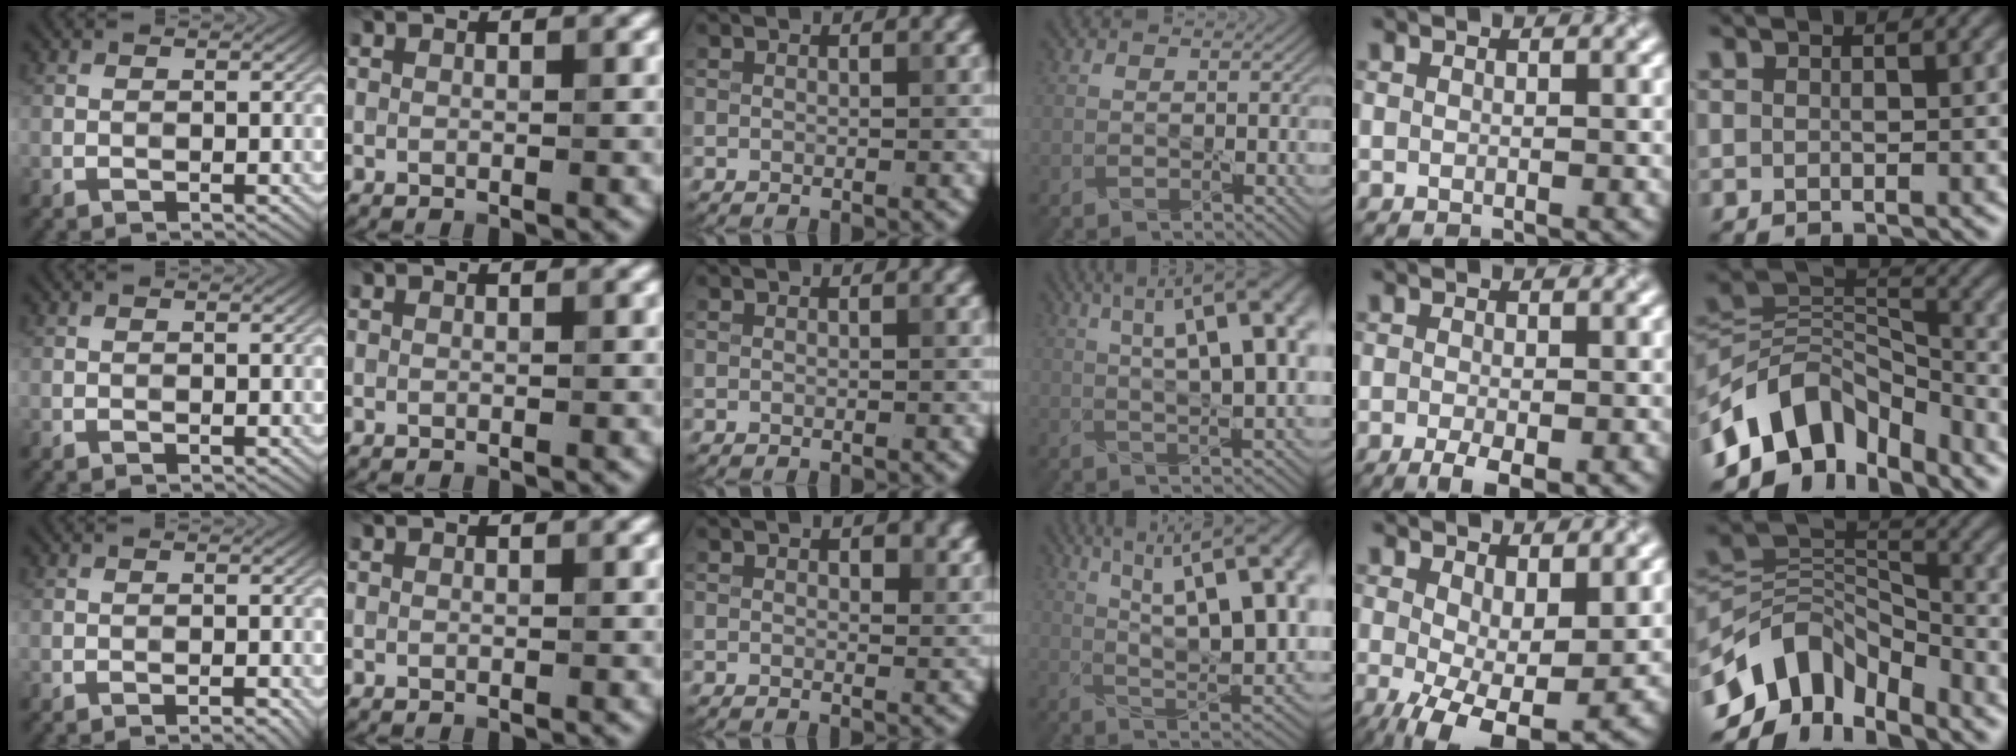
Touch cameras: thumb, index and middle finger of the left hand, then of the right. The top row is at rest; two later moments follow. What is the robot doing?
{"motion": "pour", "object": "sugar"}